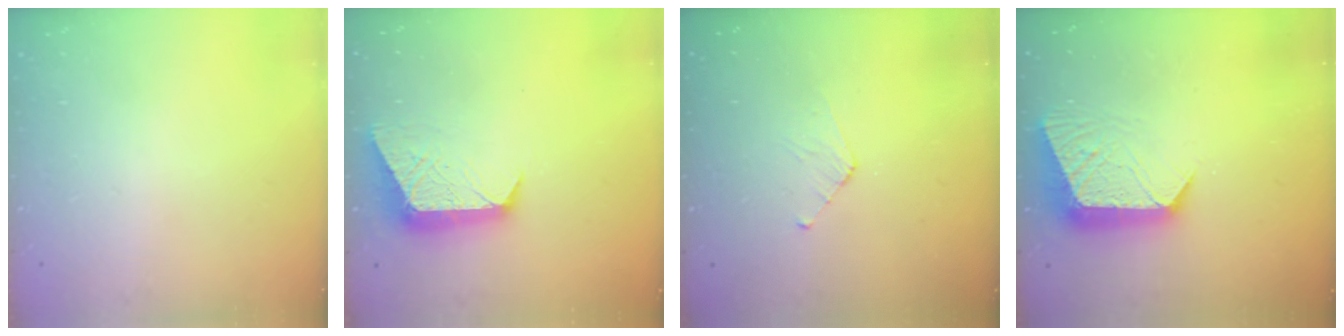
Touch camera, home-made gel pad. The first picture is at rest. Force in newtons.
{"total": 10.9, "press": 10.9, "slide": 0.3}
{"total": 3.1, "press": 3.0, "slide": 0.3}
{"total": 11.8, "press": 11.7, "slide": 1.1}